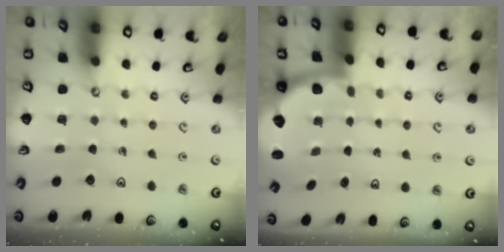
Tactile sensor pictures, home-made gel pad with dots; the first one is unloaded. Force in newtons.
{"total": 2.2, "press": 2.1, "slide": 0.8}